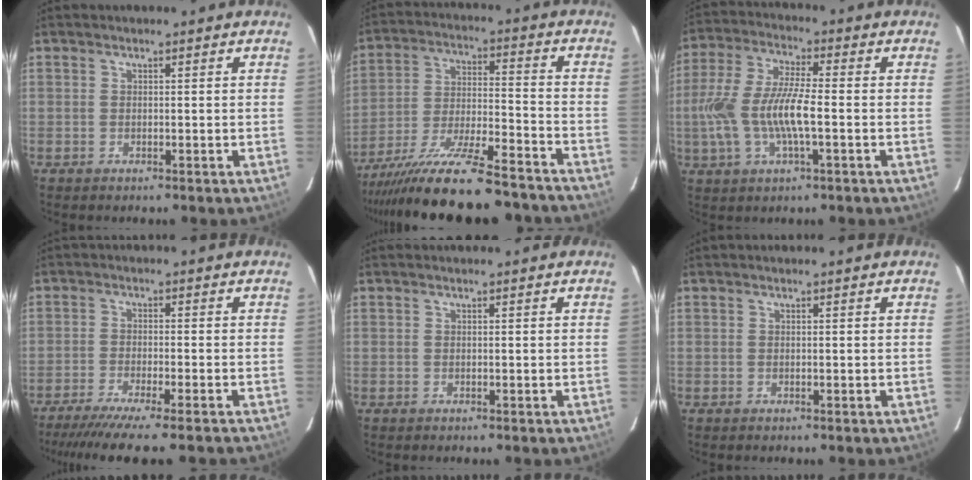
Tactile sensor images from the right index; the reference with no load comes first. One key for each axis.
{"total": 23.9, "fx": -20.4, "fy": 3.6, "fz": 12.0, "tx": -0.230, "ty": -0.060, "tz": -0.315}
{"total": 12.9, "fx": -2.3, "fy": 3.6, "fz": 12.1, "tx": -0.258, "ty": 0.000, "tz": -0.045}
{"total": 12.9, "fx": -11.0, "fy": -0.2, "fz": 6.6, "tx": -0.131, "ty": -0.040, "tz": -0.170}
{"total": 0.0}
{"total": 0.0}